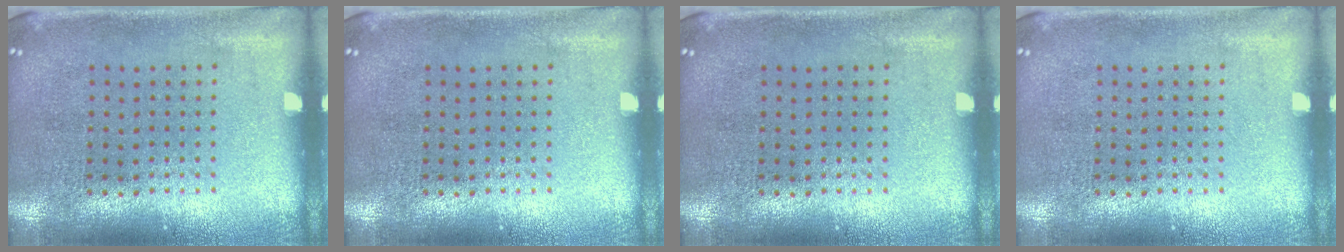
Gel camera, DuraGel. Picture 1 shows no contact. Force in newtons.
{"total": 0.0}
{"total": 0.0}
{"total": 0.0}